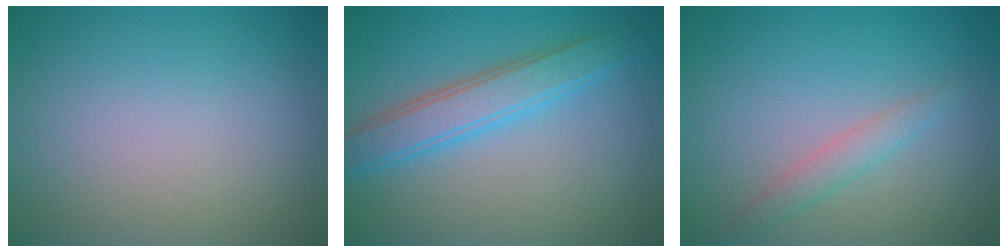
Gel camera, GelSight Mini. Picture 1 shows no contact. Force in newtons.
{"total": 4.1, "press": 4.1, "slide": 0.2}
{"total": 1.6, "press": 1.6, "slide": 0.1}